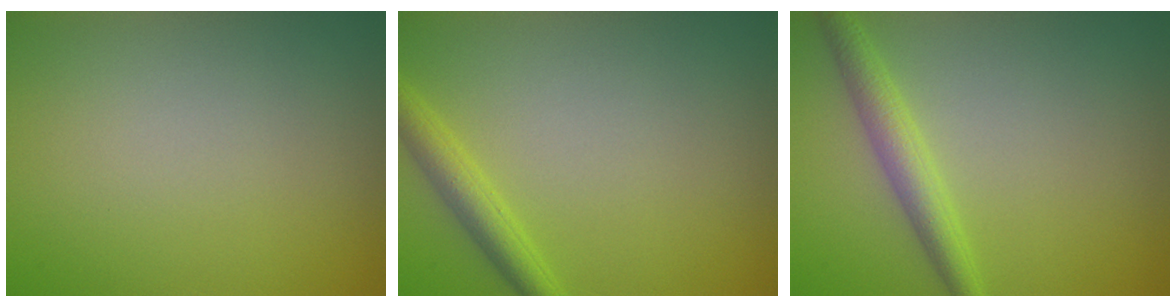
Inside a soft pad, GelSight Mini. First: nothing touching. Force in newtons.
{"total": 2.6, "press": 2.6, "slide": 0.2}
{"total": 2.8, "press": 2.8, "slide": 0.1}